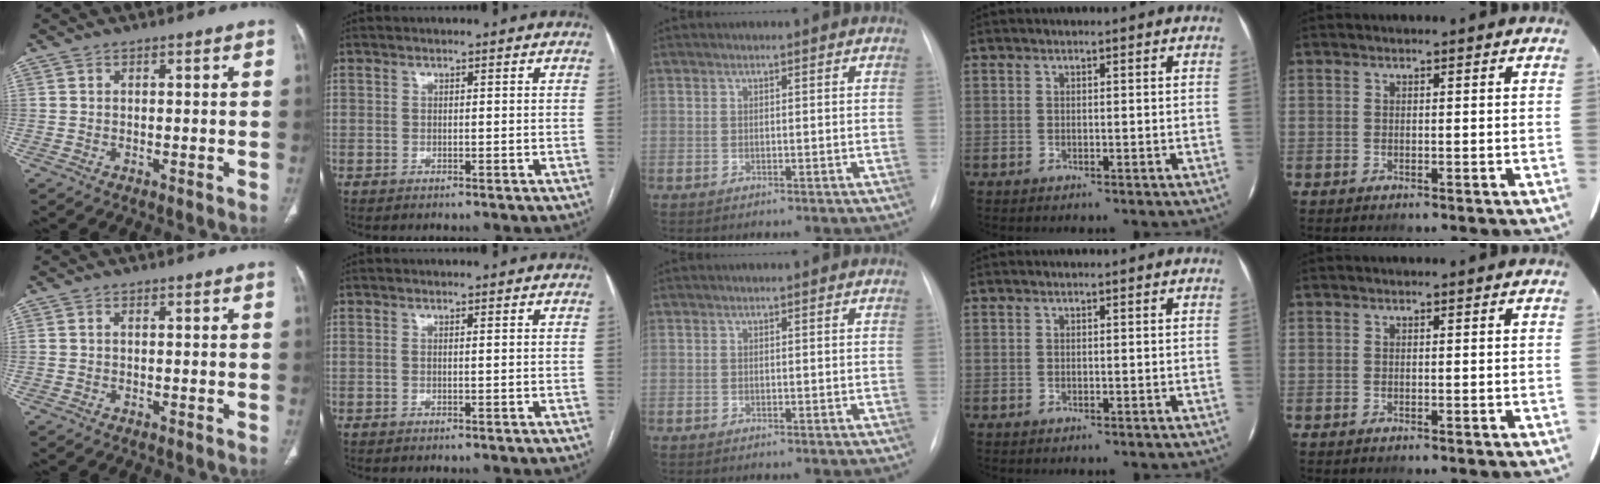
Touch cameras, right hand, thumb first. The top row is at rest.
{"thumb": {"total": 0.6, "force": [0.0, 0.4, 0.5], "torque": [-0.013, 0.005, 0.004]}}